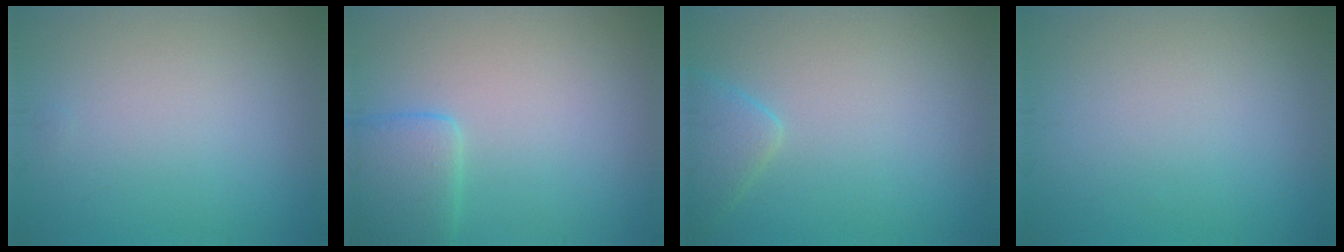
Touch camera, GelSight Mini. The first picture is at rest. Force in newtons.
{"total": 3.4, "press": 3.3, "slide": 0.2}
{"total": 2.3, "press": 2.3, "slide": 0.2}
{"total": 0.0}